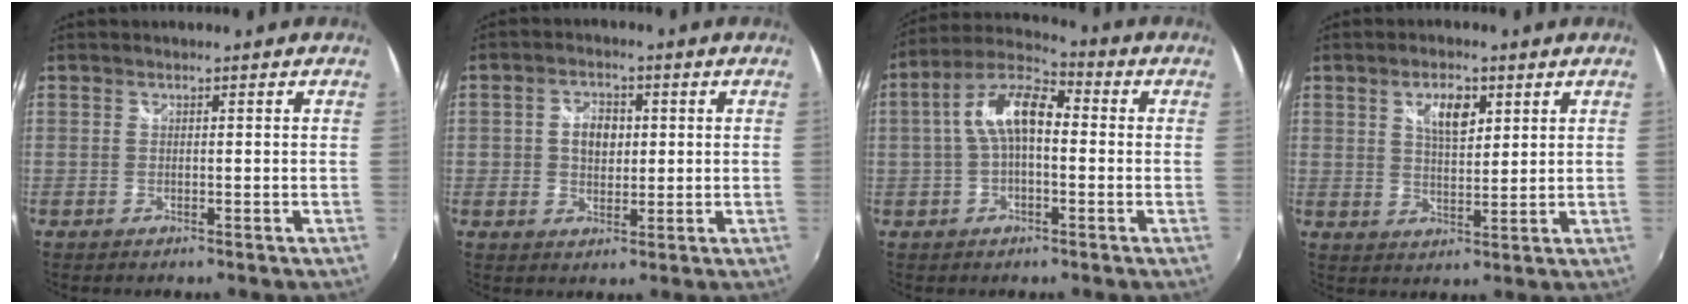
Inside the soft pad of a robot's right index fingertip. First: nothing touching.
{"total": 5.5, "force": [0.7, 4.0, 3.7], "torque": [-0.062, 0.009, 0.012]}
{"total": 10.1, "force": [0.1, 4.7, 8.9], "torque": [-0.178, 0.028, -0.003]}
{"total": 6.0, "force": [2.7, 2.8, 4.6], "torque": [-0.076, 0.007, 0.048]}